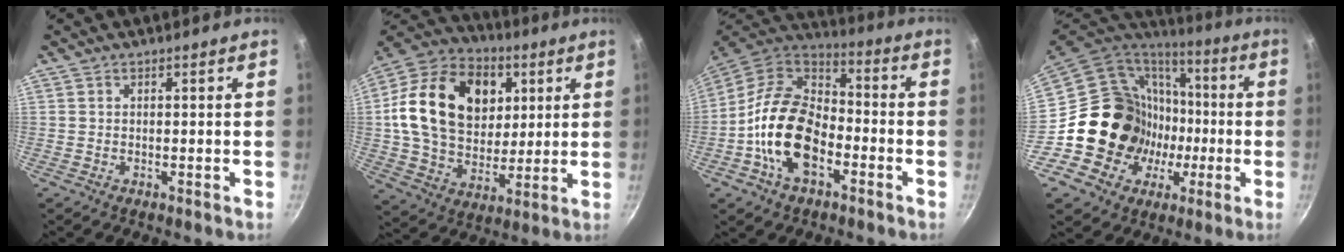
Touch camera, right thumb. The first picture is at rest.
{"total": 24.9, "force": [6.0, 18.1, 16.0], "torque": [-0.254, 0.000, 0.100]}
{"total": 17.8, "force": [-5.0, 11.4, 12.8], "torque": [-0.211, 0.039, -0.106]}
{"total": 22.2, "force": [-2.5, 19.8, 9.8], "torque": [-0.143, 0.040, -0.018]}